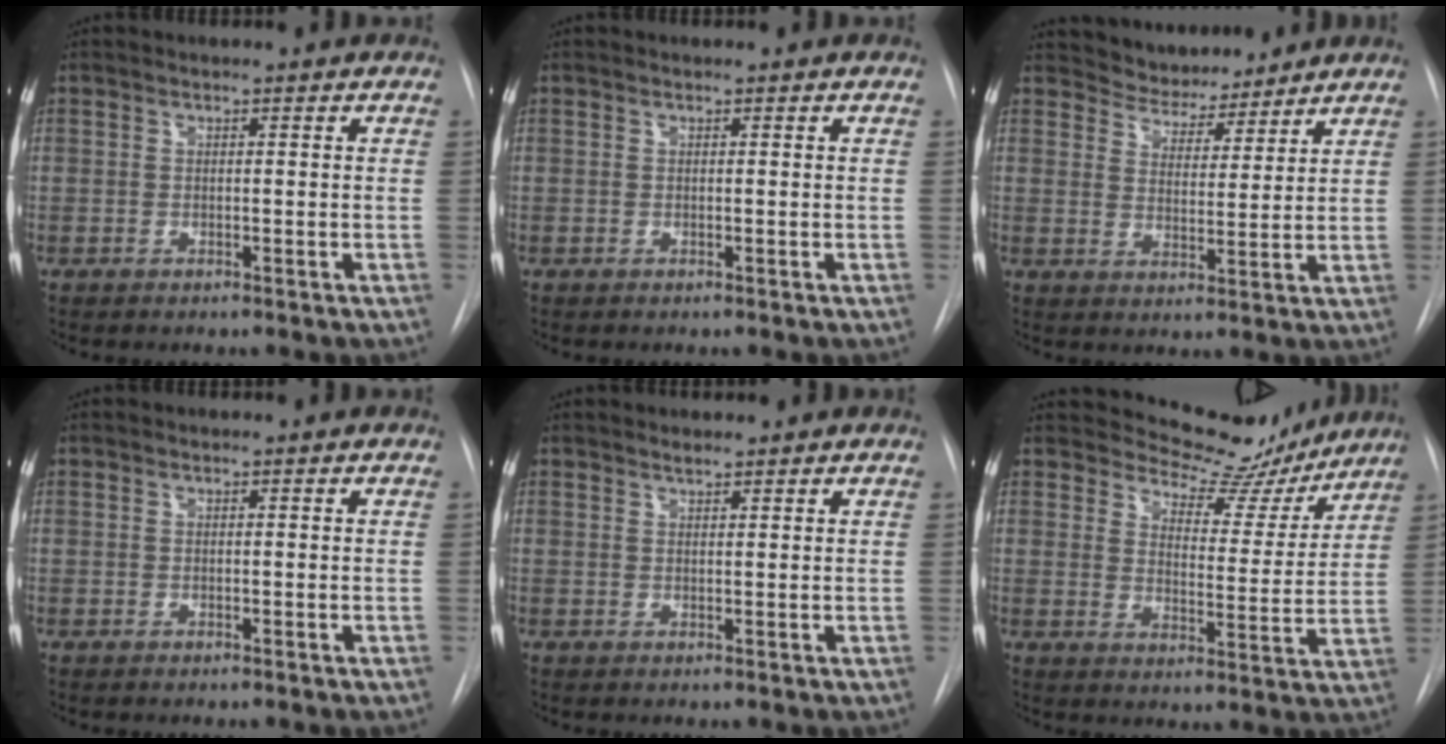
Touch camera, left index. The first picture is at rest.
{"total": 0.0}
{"total": 6.4, "force": [6.1, 1.9, 0.2], "torque": [-0.004, -0.001, 0.100]}
{"total": 0.0}
{"total": 0.9, "force": [0.9, 0.1, 0.0], "torque": [-0.010, 0.000, 0.018]}
{"total": 10.9, "force": [10.2, 3.5, 1.6], "torque": [-0.016, -0.026, 0.129]}